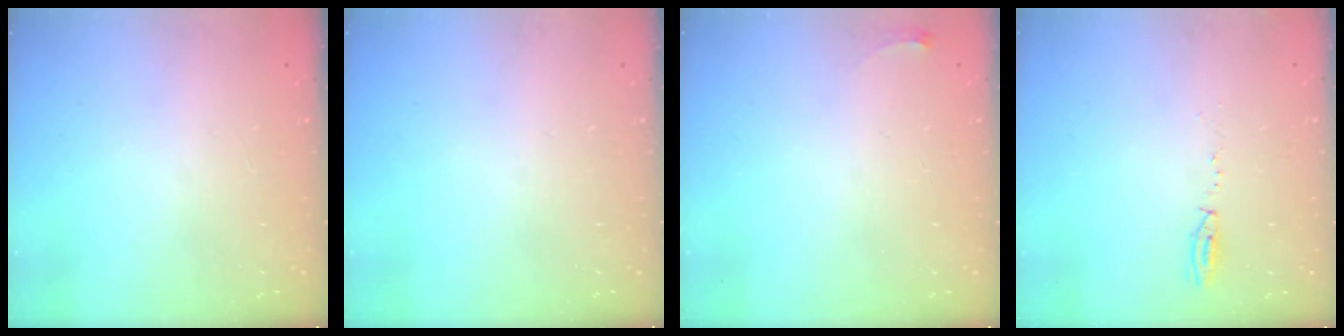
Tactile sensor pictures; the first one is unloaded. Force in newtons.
{"total": 0.0}
{"total": 2.8, "press": 2.8, "slide": 0.4}
{"total": 3.9, "press": 3.8, "slide": 0.9}